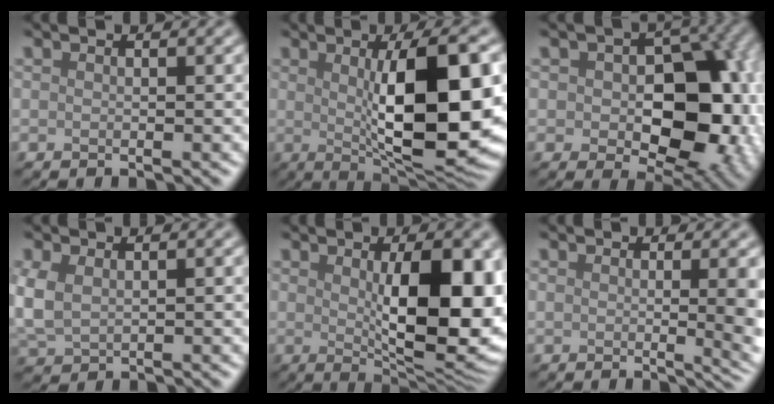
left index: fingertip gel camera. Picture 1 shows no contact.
{"total": 11.9, "force": [-0.1, 3.1, 11.5], "torque": [-0.165, -0.002, 0.007]}
{"total": 11.6, "force": [-0.5, 7.5, 8.8], "torque": [-0.120, -0.008, 0.003]}
{"total": 3.0, "force": [0.5, 2.1, 2.1], "torque": [-0.075, -0.002, 0.020]}
{"total": 11.3, "force": [0.2, 3.8, 10.7], "torque": [-0.135, -0.007, 0.013]}
{"total": 5.1, "force": [0.4, 1.8, 4.7], "torque": [-0.039, -0.004, 0.008]}